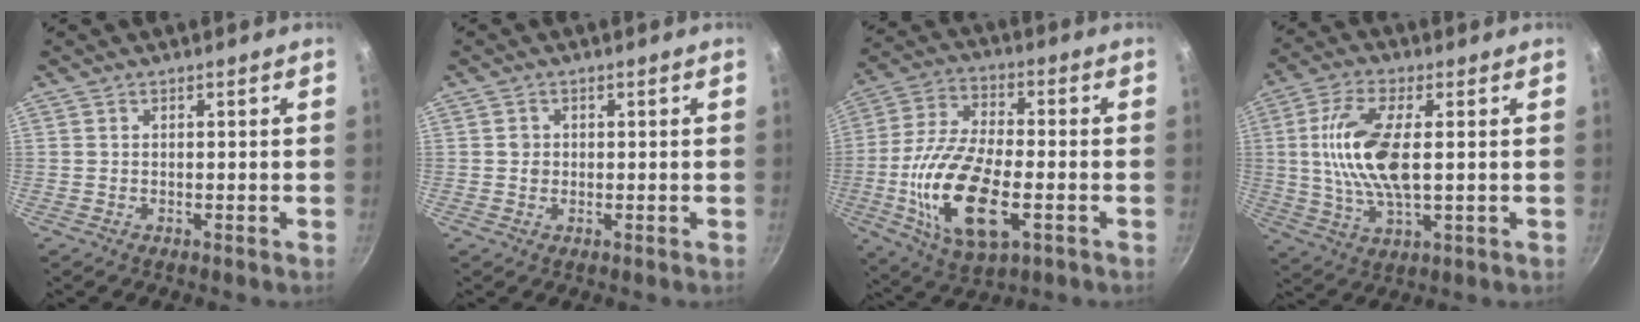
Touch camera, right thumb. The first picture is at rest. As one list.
[{"total": 1.5, "force": [0.1, 1.4, 0.6], "torque": [-0.005, 0.003, 0.002]}, {"total": 19.2, "force": [-4.8, 8.8, 16.4], "torque": [-0.321, 0.009, -0.081]}, {"total": 14.0, "force": [1.2, 5.6, 12.8], "torque": [-0.271, -0.002, 0.026]}]